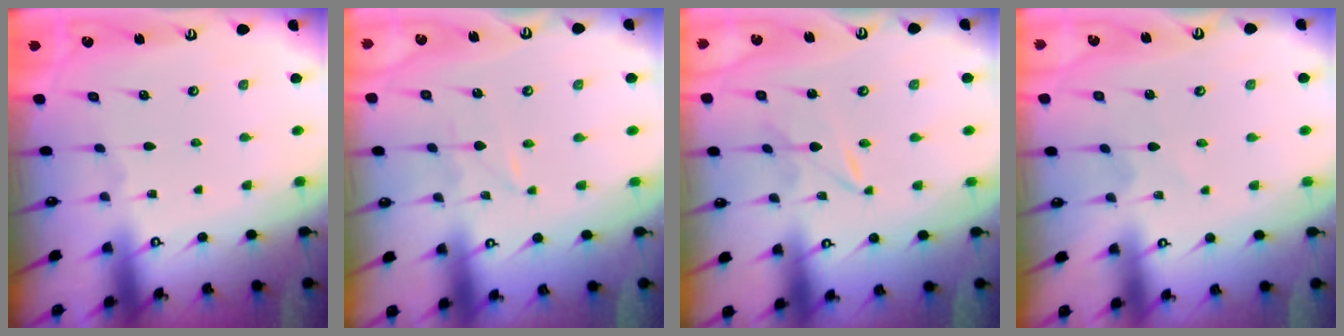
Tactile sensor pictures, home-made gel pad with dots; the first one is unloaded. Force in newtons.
{"total": 0.0}
{"total": 0.8, "press": 0.8, "slide": 0.2}
{"total": 2.3, "press": 2.3, "slide": 0.1}